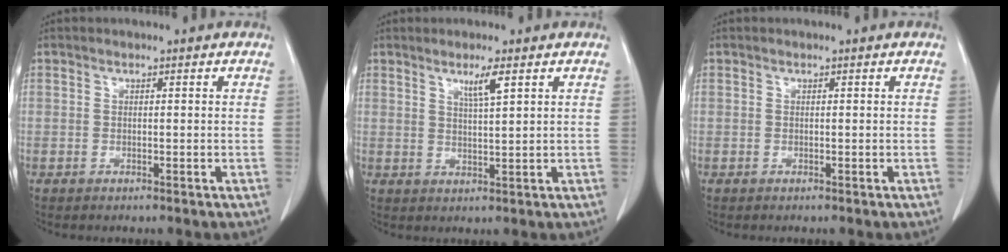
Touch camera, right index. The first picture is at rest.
{"total": 3.3, "force": [1.8, -0.3, 2.7], "torque": [-0.052, -0.005, 0.035]}
{"total": 0.0}